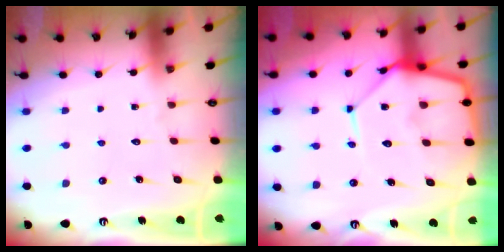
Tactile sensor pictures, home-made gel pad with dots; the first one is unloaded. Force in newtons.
{"total": 15.4, "press": 15.4, "slide": 1.4}